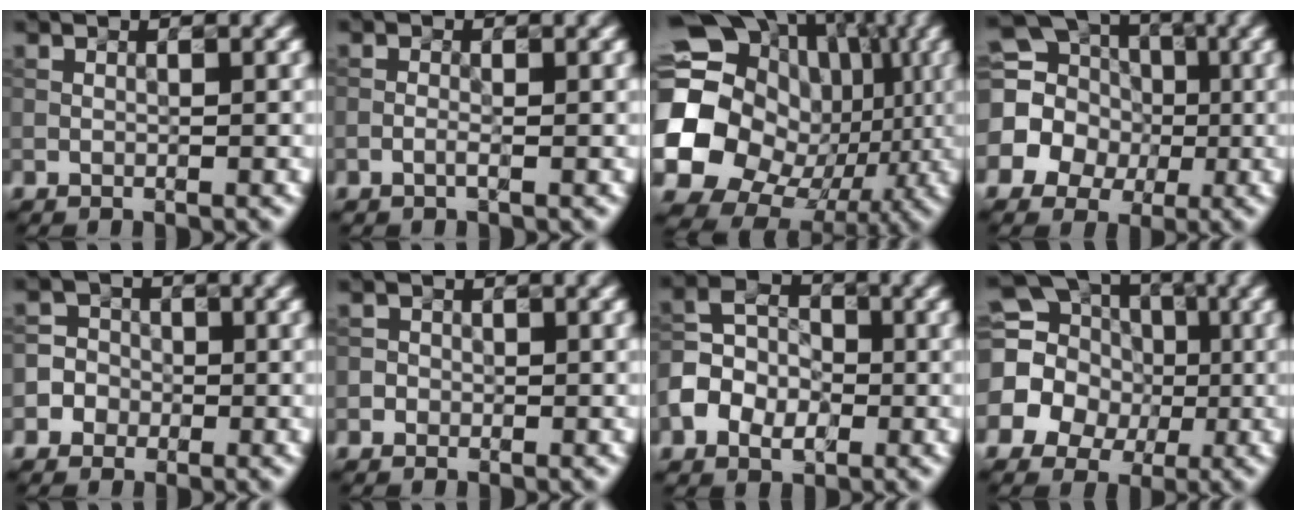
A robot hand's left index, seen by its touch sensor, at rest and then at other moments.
{"total": 0.7, "force": [-0.4, 0.1, 0.5], "torque": [-0.018, 0.001, -0.010]}
{"total": 18.7, "force": [-0.9, 16.2, 9.2], "torque": [-0.192, -0.017, -0.024]}
{"total": 12.8, "force": [0.6, 11.6, 5.2], "torque": [-0.139, 0.023, -0.033]}
{"total": 4.0, "force": [-1.7, 3.6, 0.5], "torque": [0.019, 0.010, -0.044]}
{"total": 1.2, "force": [-0.3, 1.1, 0.2], "torque": [0.004, 0.006, -0.015]}
{"total": 5.2, "force": [-1.8, 4.0, 2.8], "torque": [-0.063, 0.005, -0.039]}
{"total": 14.1, "force": [0.8, 12.8, 5.9], "torque": [-0.155, 0.020, -0.021]}